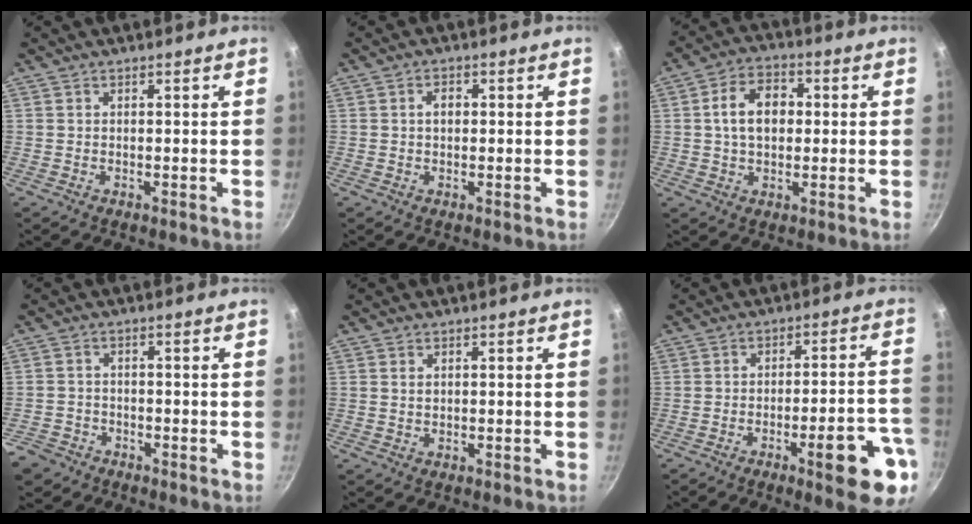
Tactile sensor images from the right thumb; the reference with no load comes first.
{"total": 2.2, "force": [0.2, 1.6, 1.6], "torque": [-0.015, 0.008, 0.002]}
{"total": 9.4, "force": [0.9, 6.5, 6.7], "torque": [-0.089, 0.019, 0.008]}
{"total": 5.4, "force": [-3.6, 3.7, 1.5], "torque": [-0.031, 0.036, -0.064]}
{"total": 1.1, "force": [0.3, 0.8, 0.7], "torque": [-0.011, 0.003, 0.006]}
{"total": 13.9, "force": [-6.3, 3.2, 11.9], "torque": [-0.131, 0.034, -0.079]}